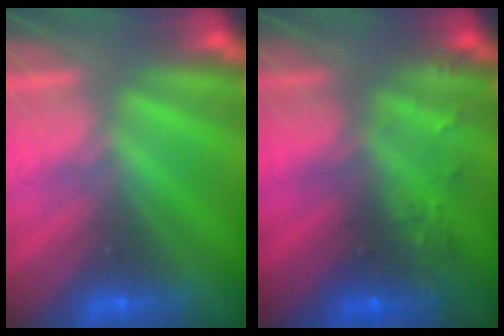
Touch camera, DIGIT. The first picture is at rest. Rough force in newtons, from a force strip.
{"total": 7.8}